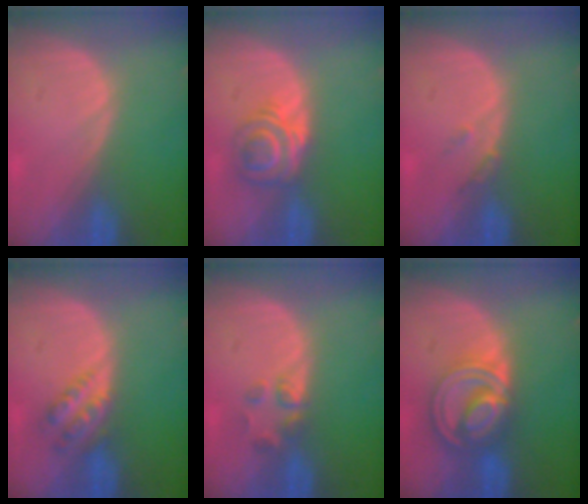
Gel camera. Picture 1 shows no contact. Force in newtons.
{"total": 6.1, "press": 5.2, "slide": 3.2}
{"total": 1.5, "press": 1.3, "slide": 0.7}
{"total": 4.5, "press": 4.0, "slide": 2.0}
{"total": 2.6, "press": 2.4, "slide": 0.9}
{"total": 8.8, "press": 7.4, "slide": 4.7}